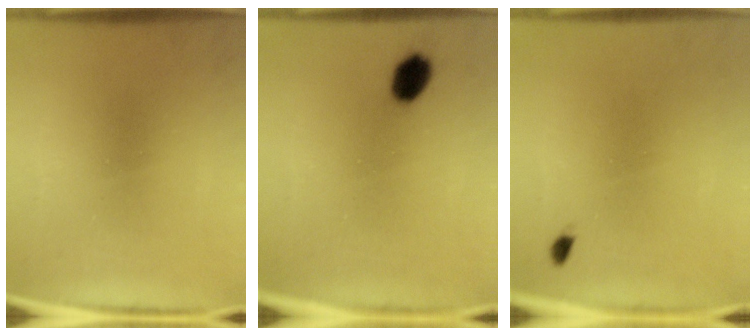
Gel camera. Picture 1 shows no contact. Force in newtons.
{"total": 5.5}
{"total": 0.7}